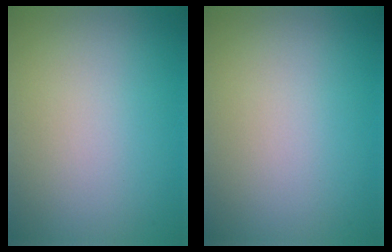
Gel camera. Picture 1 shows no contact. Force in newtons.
{"total": 0.0}